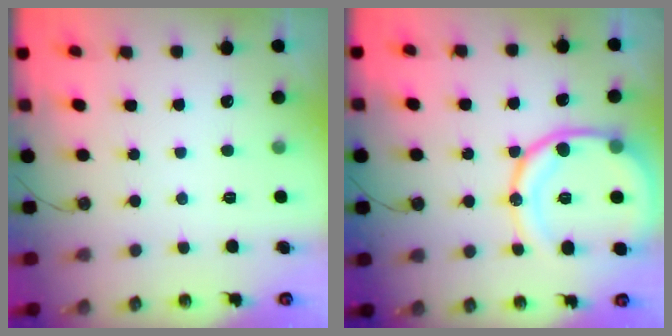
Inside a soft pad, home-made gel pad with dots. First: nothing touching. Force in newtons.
{"total": 17.3, "press": 17.2, "slide": 1.9}